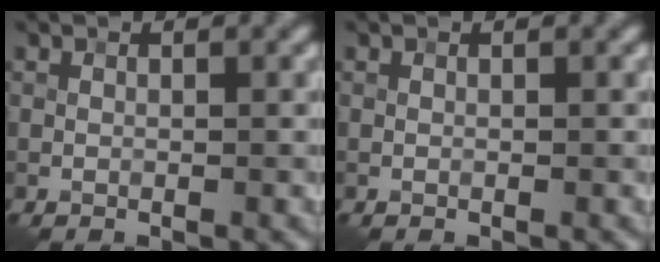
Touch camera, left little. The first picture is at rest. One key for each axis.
{"total": 0.0}